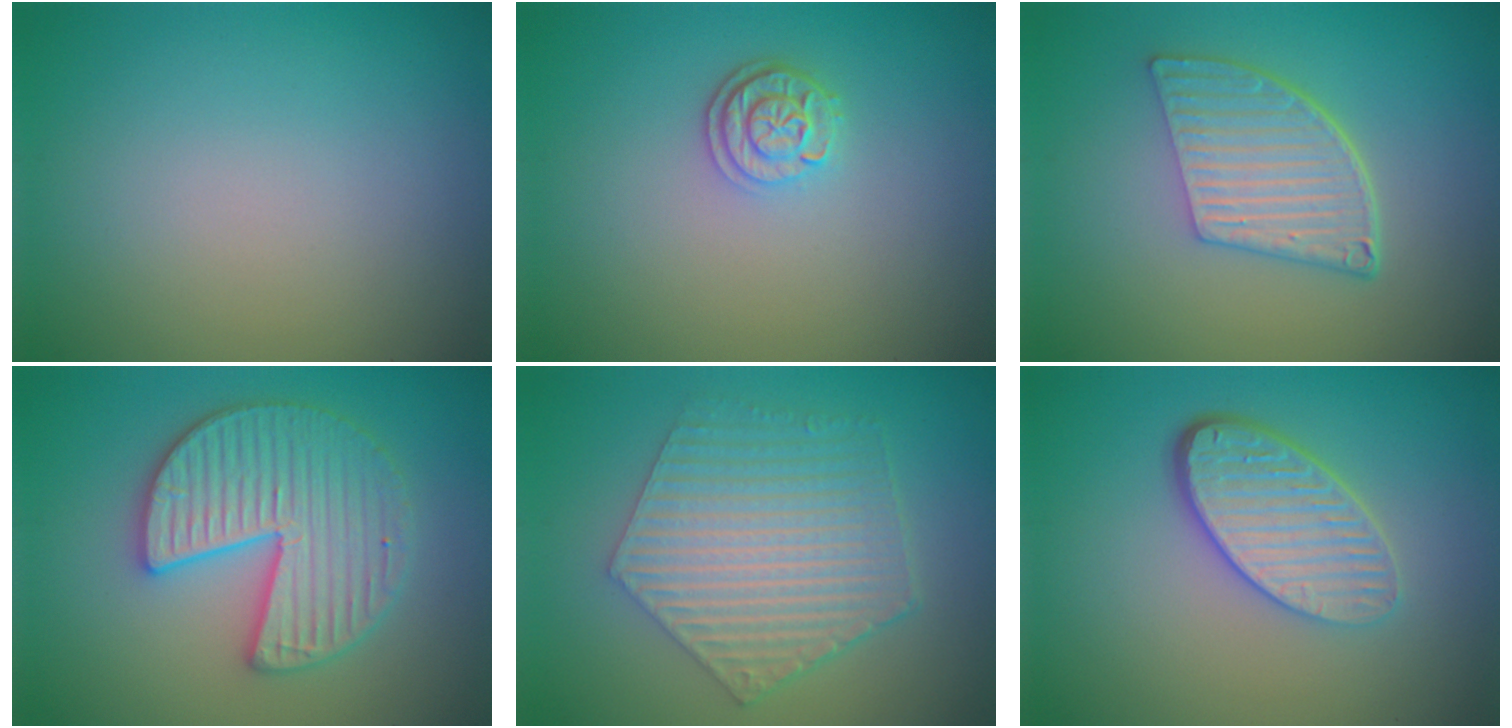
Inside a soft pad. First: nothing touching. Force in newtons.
{"total": 2.5, "press": 2.1, "slide": 1.3}
{"total": 5.9, "press": 4.3, "slide": 4.0}
{"total": 6.1, "press": 6.0, "slide": 1.0}
{"total": 6.2, "press": 4.5, "slide": 4.2}
{"total": 5.1, "press": 3.7, "slide": 3.5}